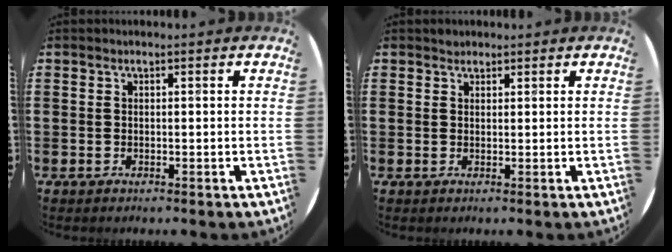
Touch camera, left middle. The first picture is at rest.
{"total": 0.9, "force": [0.8, 0.4, -0.1], "torque": [0.002, 0.003, 0.016]}